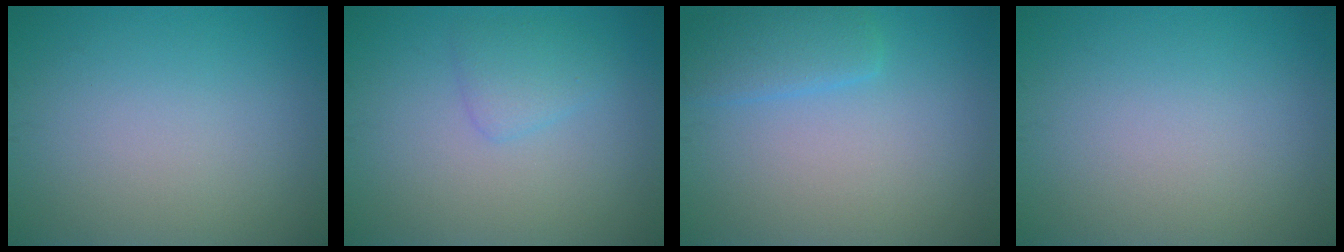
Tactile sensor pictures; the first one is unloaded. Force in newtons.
{"total": 1.8, "press": 1.8, "slide": 0.1}
{"total": 2.5, "press": 2.5, "slide": 0.3}
{"total": 0.0}